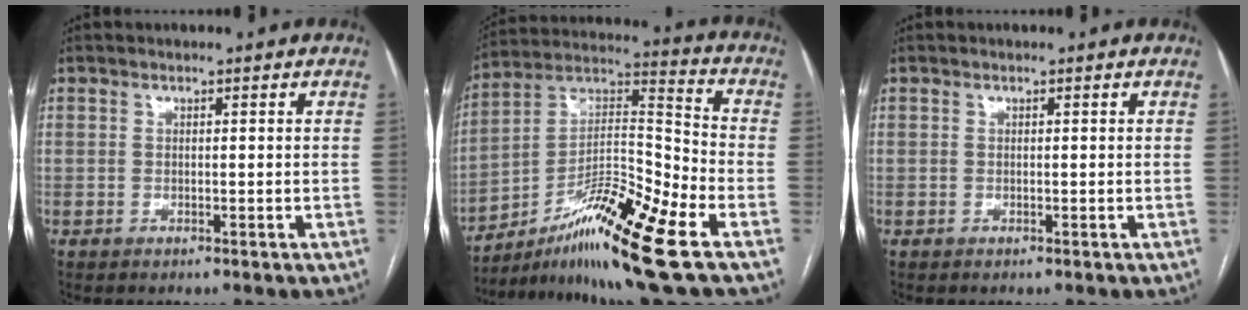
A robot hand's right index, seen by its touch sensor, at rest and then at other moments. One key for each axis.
{"total": 18.1, "fx": -10.7, "fy": 0.4, "fz": 14.6, "tx": -0.274, "ty": -0.001, "tz": -0.181}
{"total": 0.0}